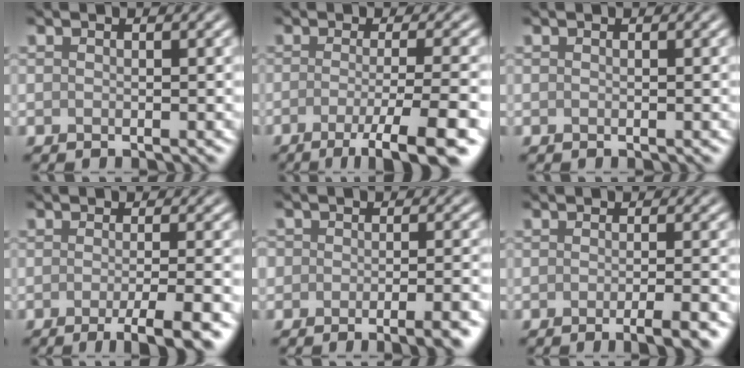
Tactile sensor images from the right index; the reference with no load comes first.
{"total": 7.2, "force": [-3.5, 1.3, 6.2], "torque": [-0.084, -0.005, -0.058]}
{"total": 0.0}
{"total": 5.0, "force": [-2.3, 1.0, 4.3], "torque": [-0.054, -0.004, -0.036]}
{"total": 4.8, "force": [-3.0, 1.8, 3.3], "torque": [-0.030, 0.007, -0.030]}
{"total": 3.6, "force": [-1.8, 0.8, 3.0], "torque": [-0.034, -0.003, -0.029]}